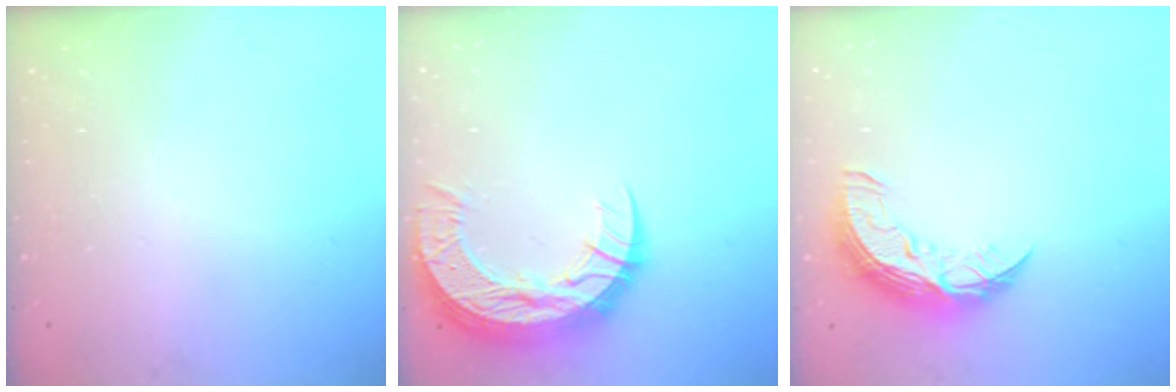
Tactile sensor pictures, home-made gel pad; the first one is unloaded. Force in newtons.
{"total": 15.4, "press": 15.3, "slide": 1.1}
{"total": 9.7, "press": 9.7, "slide": 0.6}